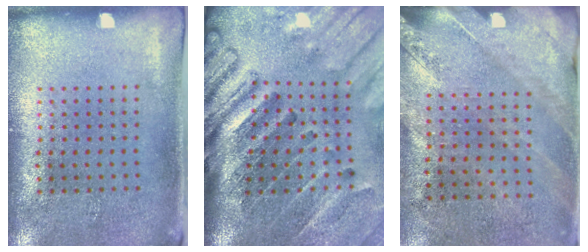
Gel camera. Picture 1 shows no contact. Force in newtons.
{"total": 4.4, "press": 3.2, "slide": 3.0}
{"total": 2.5, "press": 2.0, "slide": 1.5}